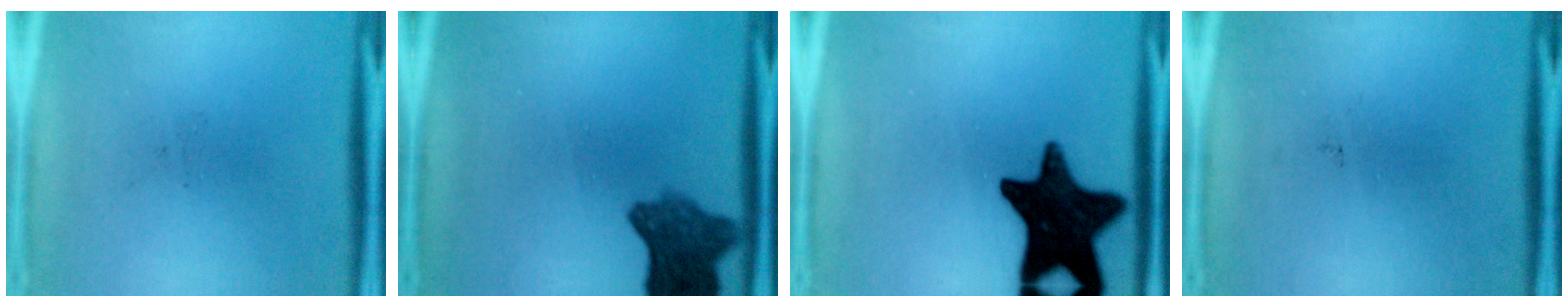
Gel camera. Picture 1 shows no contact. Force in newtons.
{"total": 7.7}
{"total": 18.1}
{"total": 0.0}